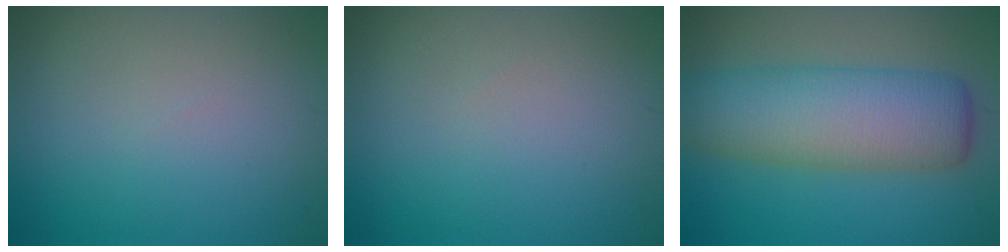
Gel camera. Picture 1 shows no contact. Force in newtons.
{"total": 0.0}
{"total": 8.7, "press": 8.7, "slide": 0.3}